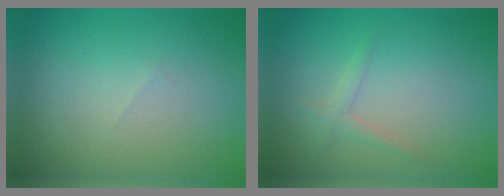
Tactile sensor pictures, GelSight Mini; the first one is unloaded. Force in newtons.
{"total": 1.2, "press": 1.1, "slide": 0.1}